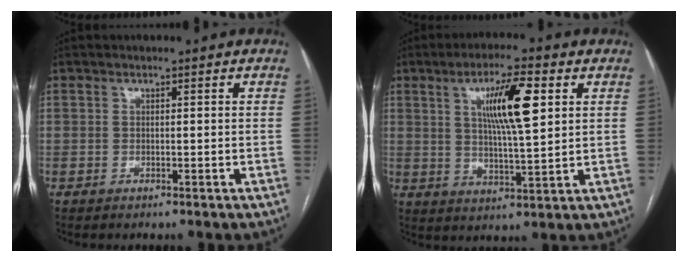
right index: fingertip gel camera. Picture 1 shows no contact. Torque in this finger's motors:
{"motor_torque": [1.14, 0.70, 0.34, 0.16]}